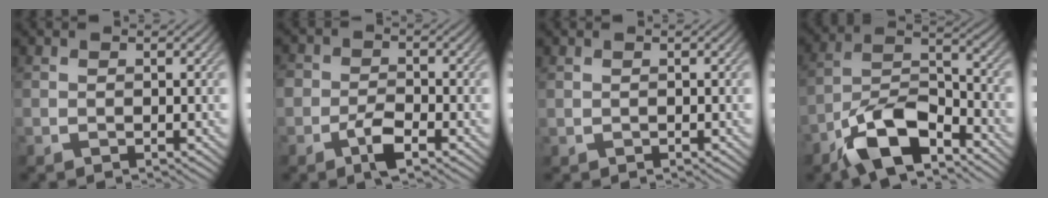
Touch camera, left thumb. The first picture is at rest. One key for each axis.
{"total": 3.9, "fx": -2.1, "fy": 2.0, "fz": 2.6, "tx": -0.047, "ty": 0.003, "tz": -0.044}
{"total": 0.0}
{"total": 11.5, "fx": -7.9, "fy": 4.3, "fz": 7.1, "tx": -0.129, "ty": 0.002, "tz": -0.170}